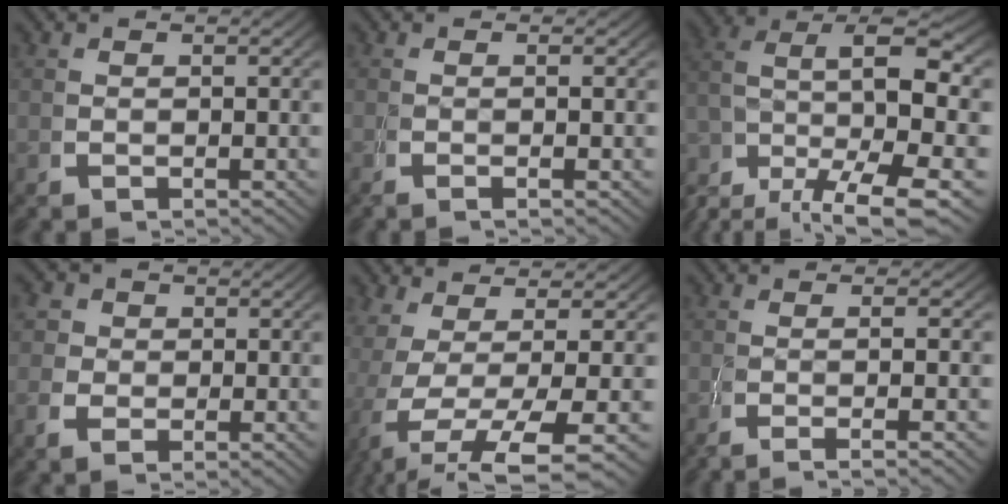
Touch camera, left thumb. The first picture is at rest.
{"total": 1.5, "force": [0.0, -0.3, 1.5], "torque": [-0.032, 0.004, -0.004]}
{"total": 11.5, "force": [-0.7, 7.1, 9.0], "torque": [-0.187, -0.053, 0.011]}
{"total": 2.7, "force": [0.4, 2.3, 1.3], "torque": [-0.031, -0.006, 0.002]}
{"total": 9.5, "force": [-2.1, 4.6, 8.1], "torque": [-0.181, -0.045, -0.001]}
{"total": 3.9, "force": [-1.8, 0.3, 3.5], "torque": [-0.066, -0.003, -0.030]}